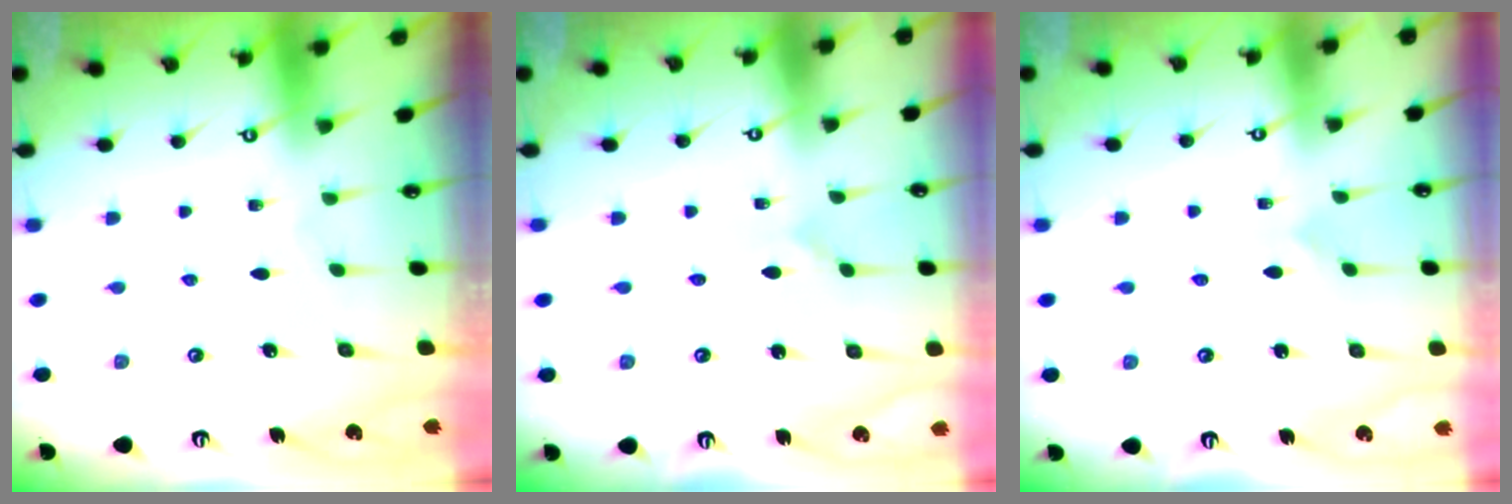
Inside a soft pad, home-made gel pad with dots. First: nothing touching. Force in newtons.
{"total": 1.4, "press": 1.4, "slide": 0.0}
{"total": 2.7, "press": 2.7, "slide": 0.1}